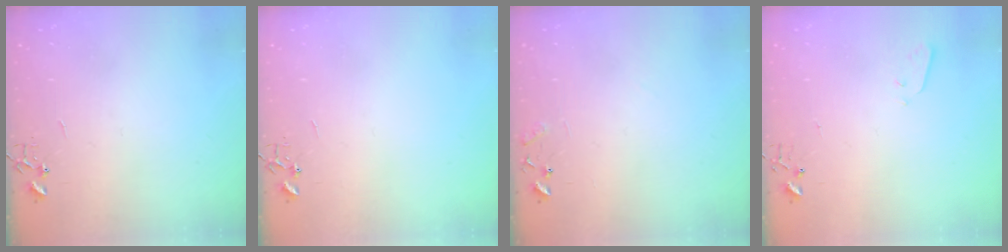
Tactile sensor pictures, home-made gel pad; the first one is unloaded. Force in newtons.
{"total": 0.0}
{"total": 8.3, "press": 8.3, "slide": 0.6}
{"total": 2.1, "press": 2.1, "slide": 0.3}